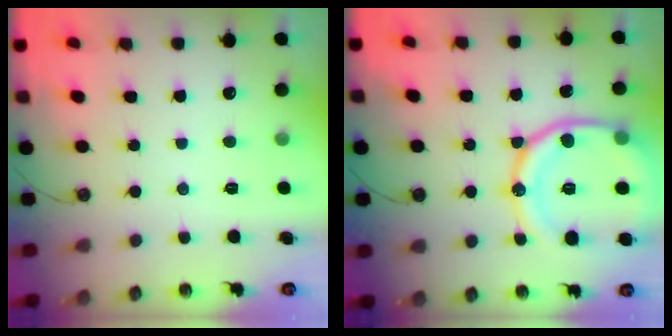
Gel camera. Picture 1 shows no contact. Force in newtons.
{"total": 19.6, "press": 19.5, "slide": 2.1}